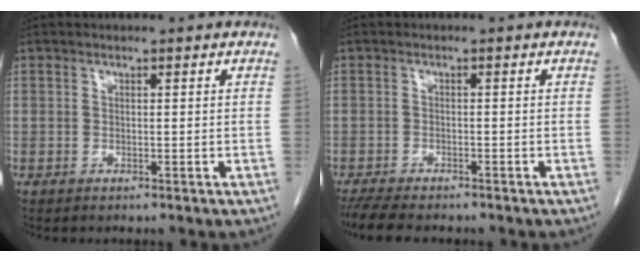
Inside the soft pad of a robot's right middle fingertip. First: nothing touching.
{"total": 7.5, "force": [-6.4, 1.6, 3.6], "torque": [-0.059, -0.014, -0.101]}